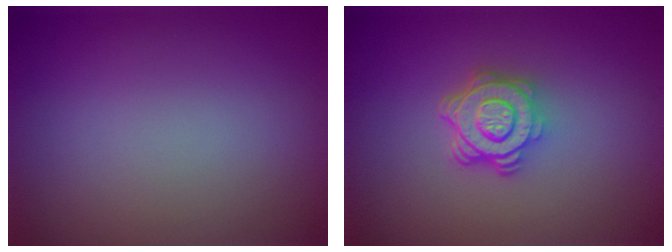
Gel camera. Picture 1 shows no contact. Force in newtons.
{"total": 4.7, "press": 3.5, "slide": 3.1}